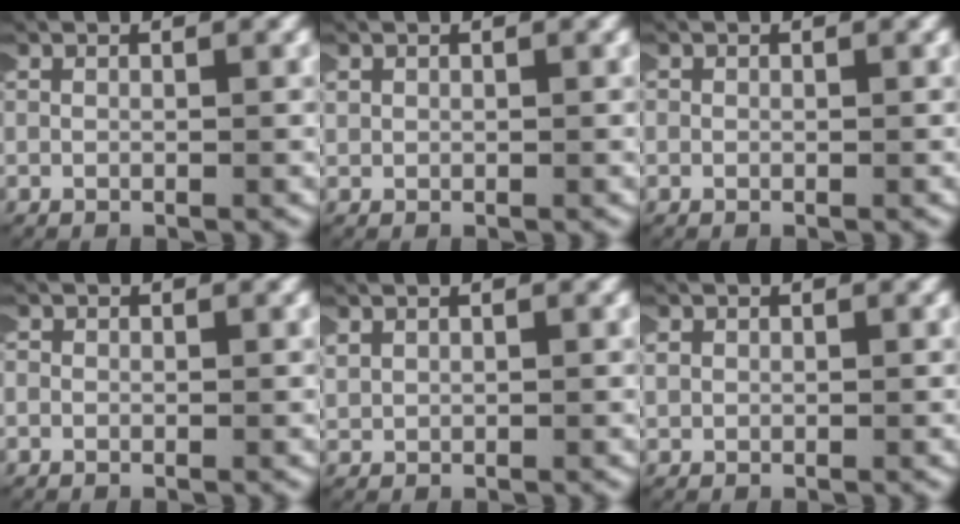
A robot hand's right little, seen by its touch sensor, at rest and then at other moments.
{"total": 0.7, "force": [0.2, 0.7, 0.1], "torque": [-0.009, 0.003, 0.005]}
{"total": 0.5, "force": [-0.3, 0.4, -0.1], "torque": [-0.001, 0.001, -0.007]}
{"total": 1.2, "force": [-0.3, 1.1, 0.1], "torque": [-0.008, 0.002, -0.012]}
{"total": 1.1, "force": [0.5, 0.9, 0.5], "torque": [-0.021, 0.001, 0.014]}
{"total": 1.1, "force": [0.2, 1.0, 0.3], "torque": [-0.018, 0.003, 0.004]}